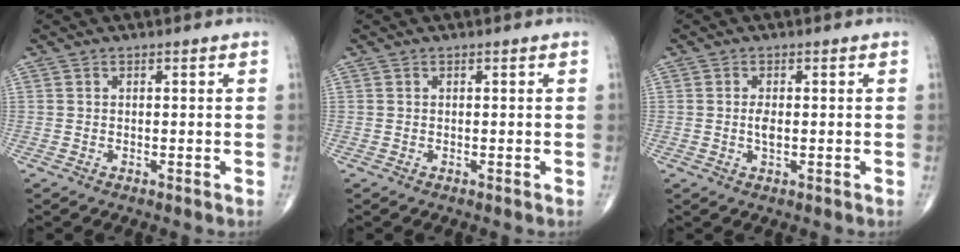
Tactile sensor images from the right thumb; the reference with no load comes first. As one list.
[{"total": 0.0}, {"total": 2.0, "force": [-0.1, 0.8, 1.8], "torque": [-0.035, -0.001, -0.002]}]